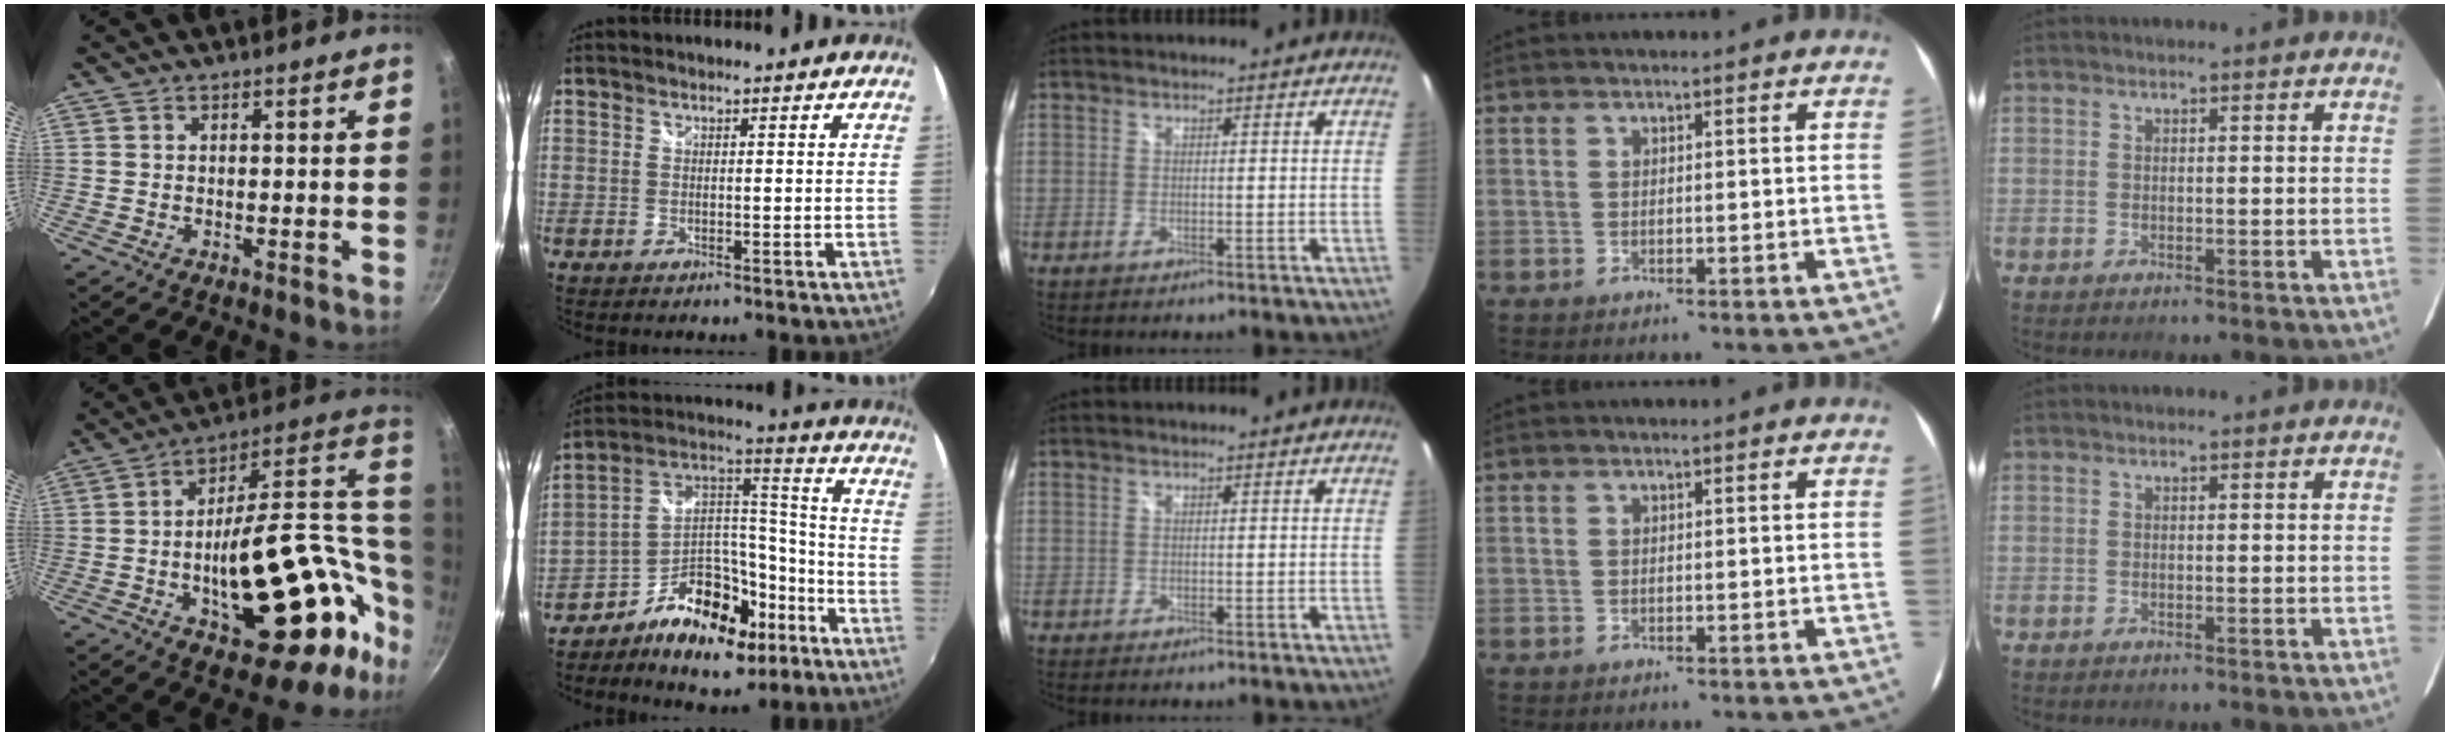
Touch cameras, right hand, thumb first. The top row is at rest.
{"thumb": {"total": 33.7, "force": [-4.2, 16.7, 29.0], "torque": [-0.369, 0.028, -0.042]}, "index": {"total": 17.9, "force": [-10.3, 10.2, 10.6], "torque": [-0.195, 0.051, -0.164]}}